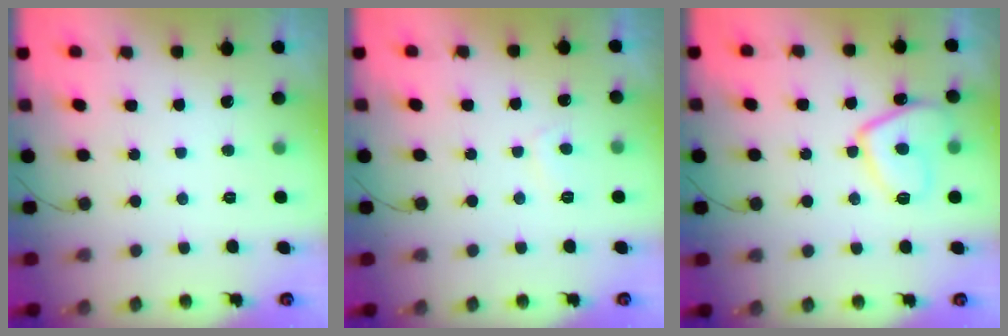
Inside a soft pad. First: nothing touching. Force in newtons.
{"total": 3.4, "press": 3.4, "slide": 0.5}
{"total": 11.0, "press": 10.9, "slide": 1.3}